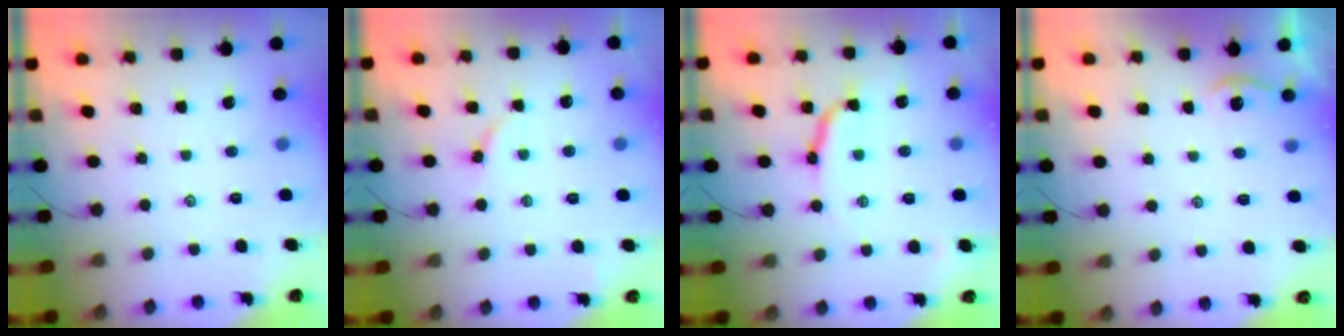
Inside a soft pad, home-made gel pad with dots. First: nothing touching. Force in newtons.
{"total": 2.7, "press": 2.7, "slide": 0.4}
{"total": 10.5, "press": 10.4, "slide": 0.9}
{"total": 2.6, "press": 2.6, "slide": 0.3}